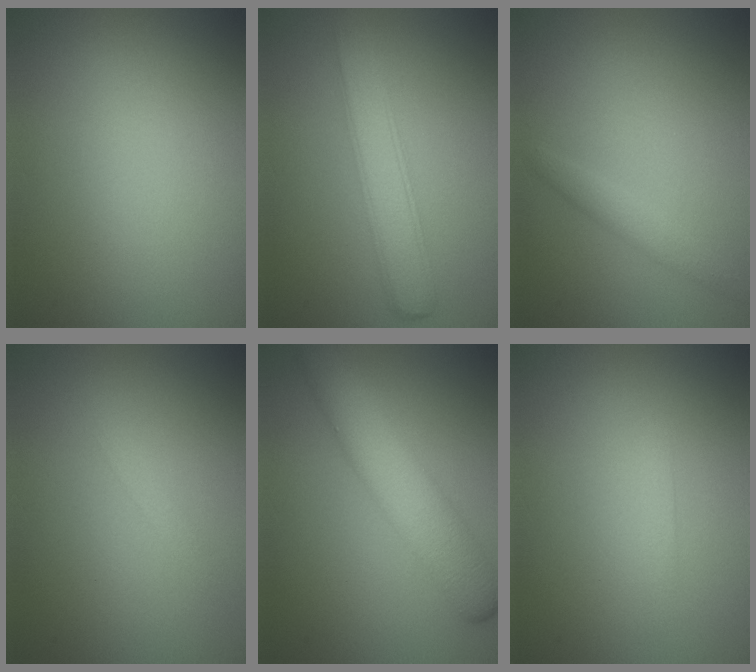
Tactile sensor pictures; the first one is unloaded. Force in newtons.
{"total": 3.9, "press": 3.9, "slide": 0.1}
{"total": 1.4, "press": 1.4, "slide": 0.0}
{"total": 0.8, "press": 0.8, "slide": 0.0}
{"total": 5.5, "press": 5.5, "slide": 0.1}
{"total": 0.7, "press": 0.7, "slide": 0.0}